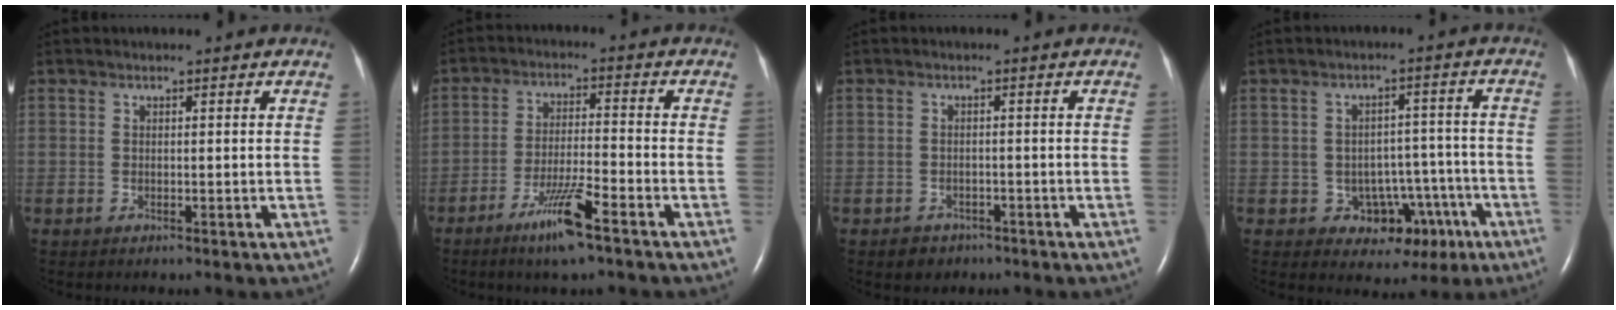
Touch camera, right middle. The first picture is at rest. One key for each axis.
{"total": 8.1, "fx": -5.2, "fy": 0.3, "fz": 6.2, "tx": -0.122, "ty": -0.015, "tz": -0.094}
{"total": 2.5, "fx": -1.7, "fy": 1.8, "fz": 0.3, "tx": -0.015, "ty": 0.006, "tz": -0.020}
{"total": 7.7, "fx": -3.6, "fy": 6.1, "fz": 3.1, "tx": -0.025, "ty": 0.035, "tz": -0.035}